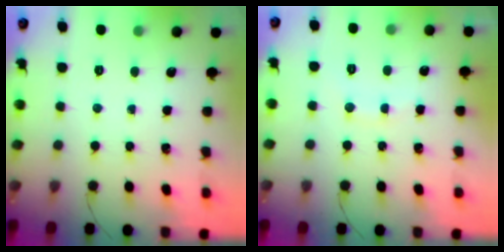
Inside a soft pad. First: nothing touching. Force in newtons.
{"total": 7.3, "press": 7.1, "slide": 1.3}